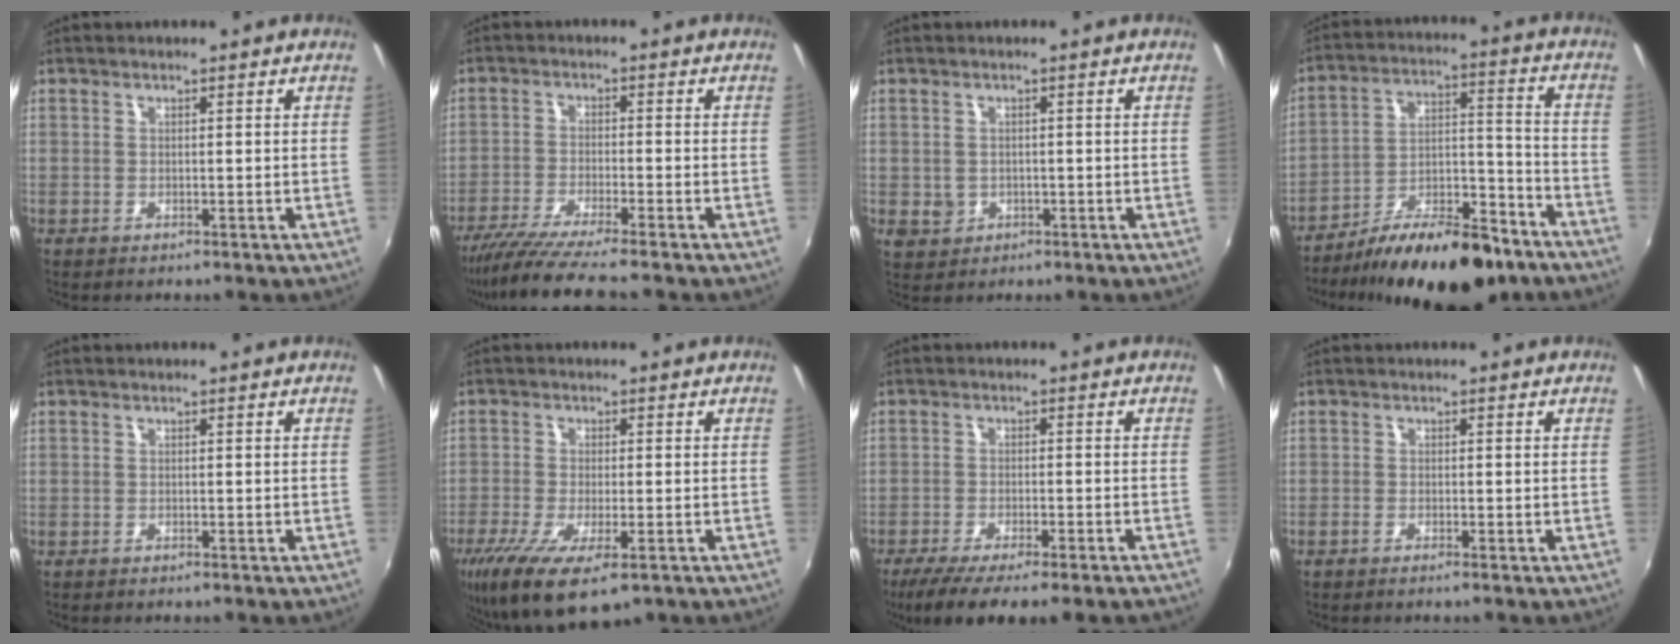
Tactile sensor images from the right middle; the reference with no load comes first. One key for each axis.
{"total": 9.1, "fx": -7.8, "fy": -0.8, "fz": 4.7, "tx": -0.102, "ty": -0.032, "tz": -0.135}
{"total": 3.5, "fx": -0.6, "fy": 3.2, "fz": 1.2, "tx": -0.024, "ty": -0.002, "tz": -0.004}
{"total": 19.0, "fx": -13.9, "fy": 6.3, "fz": 11.2, "tx": -0.176, "ty": 0.004, "tz": -0.210}
{"total": 0.0}
{"total": 13.1, "fx": -7.2, "fy": 4.6, "fz": 9.9, "tx": -0.209, "ty": -0.052, "tz": -0.118}
{"total": 11.0, "fx": -8.5, "fy": 1.3, "fz": 6.8, "tx": -0.141, "ty": -0.044, "tz": -0.133}
{"total": 1.1, "fx": -0.9, "fy": -0.1, "fz": 0.6, "tx": -0.017, "ty": -0.001, "tz": -0.021}